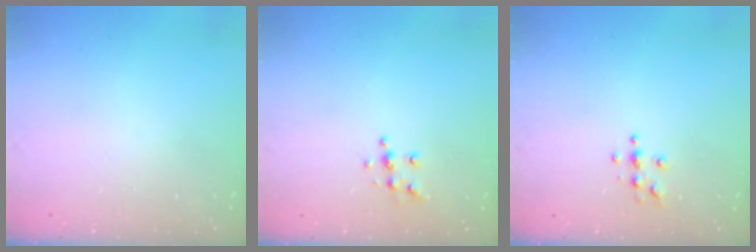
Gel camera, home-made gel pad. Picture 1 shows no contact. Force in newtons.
{"total": 5.9, "press": 5.9, "slide": 0.5}
{"total": 4.0, "press": 3.9, "slide": 0.4}